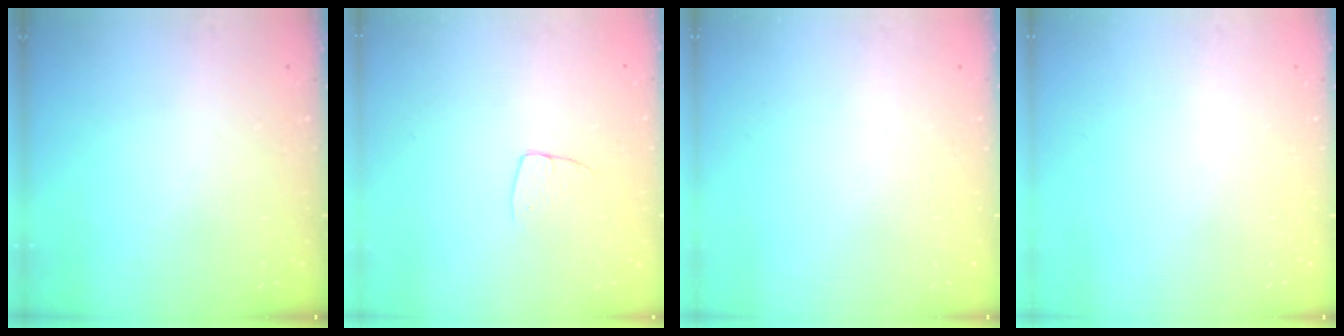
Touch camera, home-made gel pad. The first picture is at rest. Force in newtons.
{"total": 5.6, "press": 5.5, "slide": 0.5}
{"total": 0.0}
{"total": 0.0}